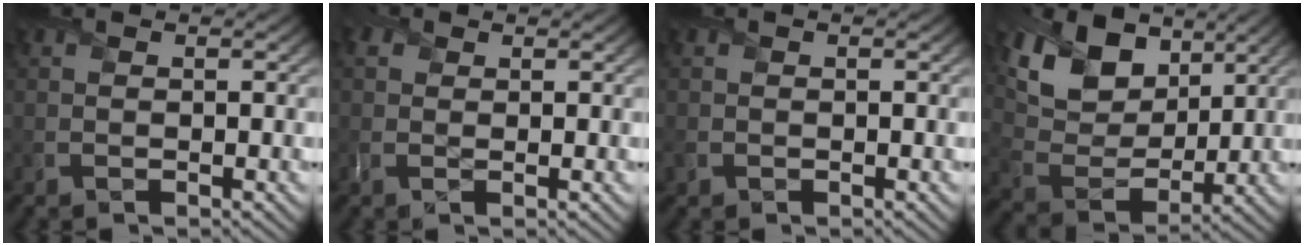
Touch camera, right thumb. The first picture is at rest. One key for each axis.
{"total": 1.6, "fx": 0.7, "fy": 1.4, "fz": 0.6, "tx": -0.019, "ty": 0.002, "tz": 0.012}
{"total": 1.0, "fx": -0.3, "fy": 0.9, "fz": 0.2, "tx": -0.007, "ty": -0.005, "tz": -0.010}
{"total": 11.6, "fx": 6.3, "fy": 7.3, "fz": 6.5, "tx": -0.156, "ty": 0.004, "tz": 0.113}